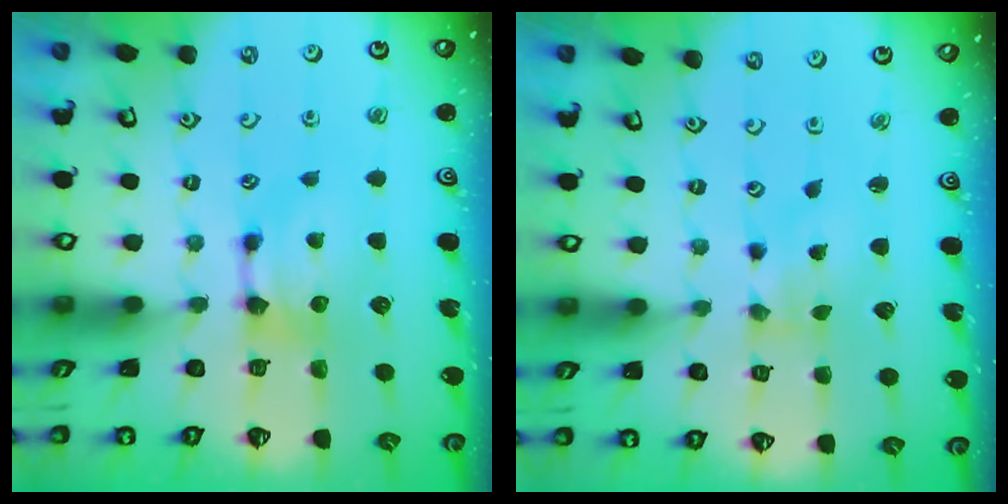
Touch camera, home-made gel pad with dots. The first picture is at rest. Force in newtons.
{"total": 2.6, "press": 2.4, "slide": 1.0}